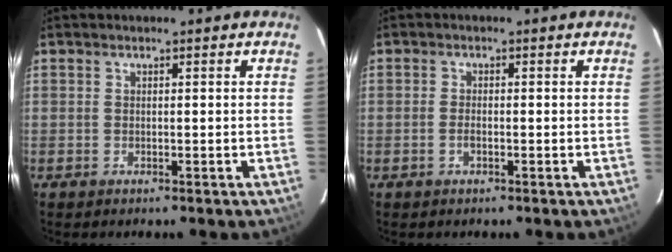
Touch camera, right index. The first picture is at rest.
{"total": 1.5, "force": [-0.6, 0.7, 1.2], "torque": [-0.026, 0.001, -0.012]}